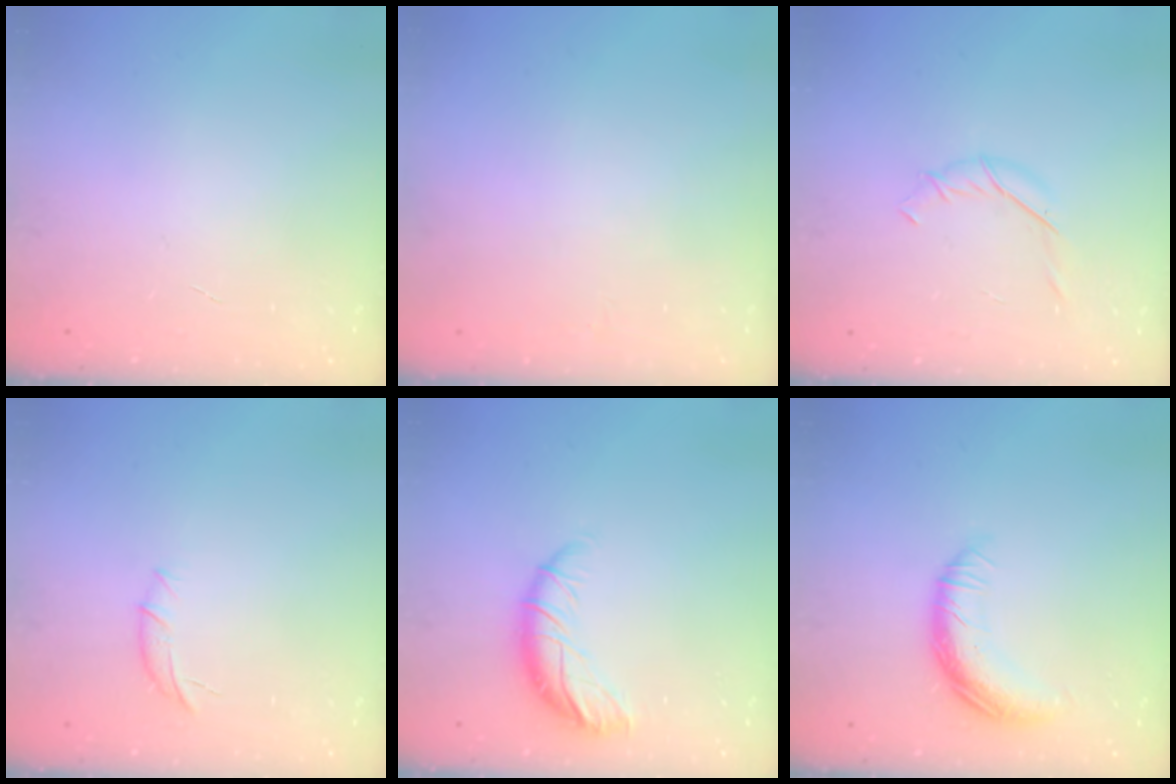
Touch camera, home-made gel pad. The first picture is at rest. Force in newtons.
{"total": 0.0}
{"total": 4.2, "press": 4.1, "slide": 1.2}
{"total": 5.8, "press": 5.7, "slide": 1.2}
{"total": 9.9, "press": 9.9, "slide": 0.8}
{"total": 11.7, "press": 11.7, "slide": 0.5}